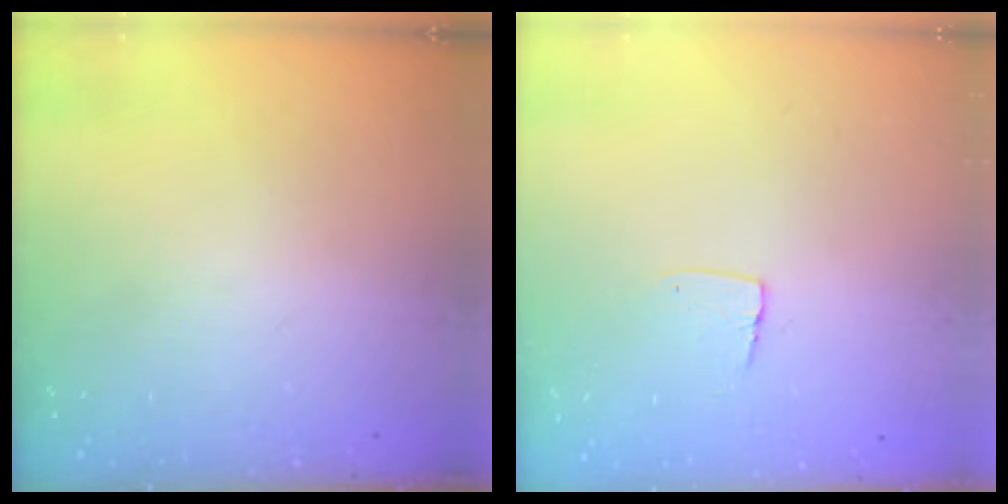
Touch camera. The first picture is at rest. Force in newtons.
{"total": 5.3, "press": 5.3, "slide": 0.4}